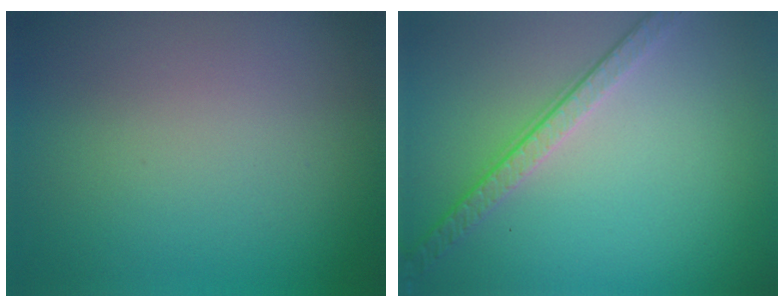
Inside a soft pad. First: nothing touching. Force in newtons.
{"total": 3.8, "press": 2.8, "slide": 2.6}